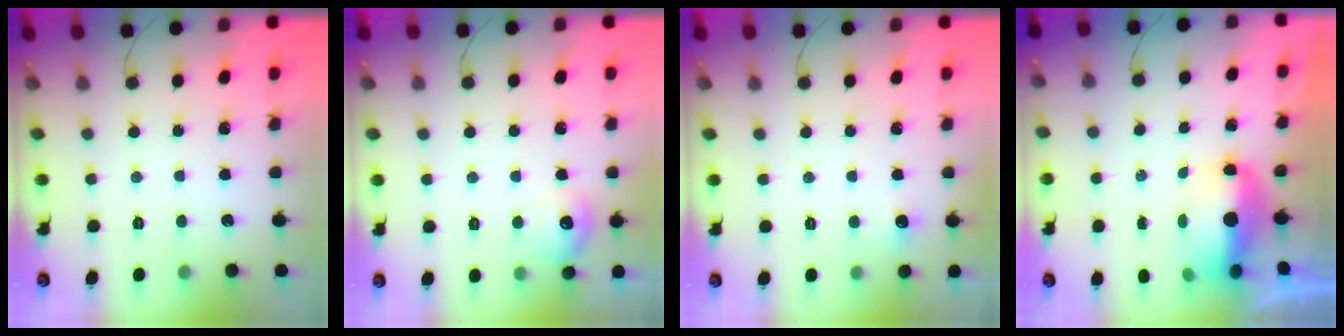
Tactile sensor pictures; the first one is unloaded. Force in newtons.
{"total": 8.5, "press": 8.4, "slide": 1.5}
{"total": 3.7, "press": 3.4, "slide": 1.4}
{"total": 8.0, "press": 7.1, "slide": 3.7}